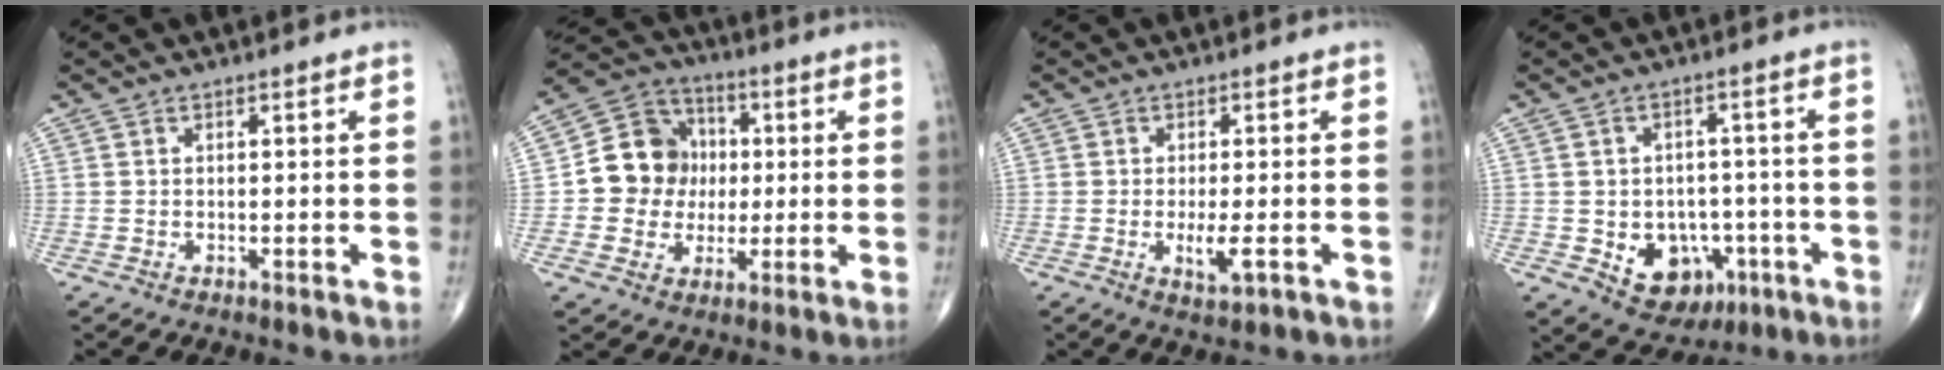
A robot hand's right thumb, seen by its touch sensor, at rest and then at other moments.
{"total": 12.4, "force": [0.3, 11.3, 5.1], "torque": [-0.047, 0.022, 0.001]}
{"total": 3.8, "force": [-1.1, 1.0, 3.5], "torque": [-0.065, -0.008, -0.016]}
{"total": 10.5, "force": [-3.3, 8.1, 5.8], "torque": [-0.044, 0.021, -0.033]}